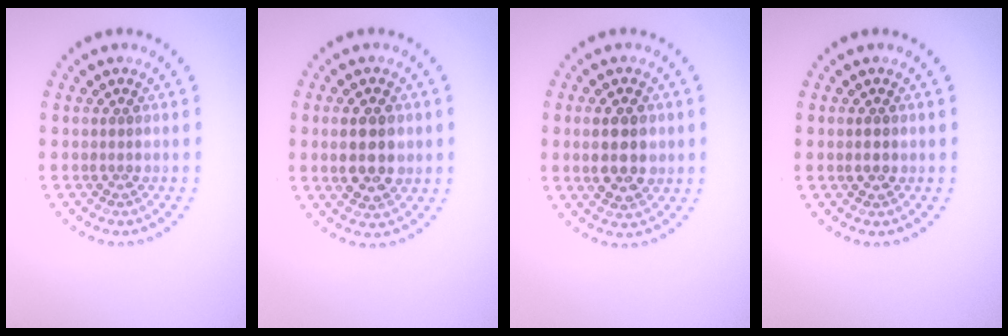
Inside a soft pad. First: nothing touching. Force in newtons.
{"total": 4.0, "press": 4.0, "slide": 0.4}
{"total": 4.0, "press": 4.0, "slide": 0.4}
{"total": 1.6, "press": 1.6, "slide": 0.3}